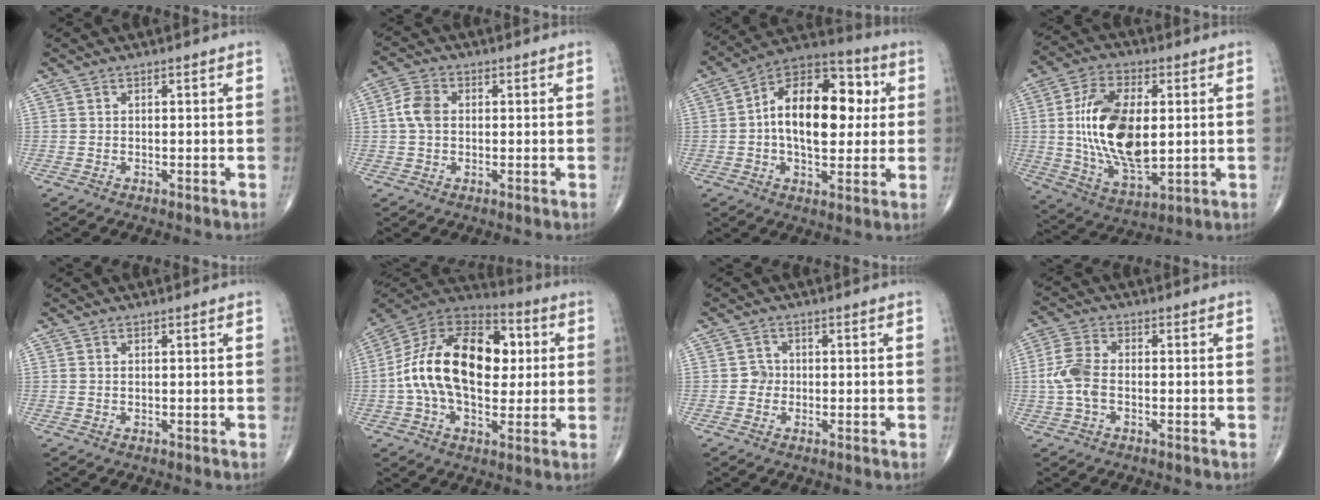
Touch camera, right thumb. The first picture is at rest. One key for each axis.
{"total": 4.8, "fx": 0.3, "fy": 3.5, "fz": 3.3, "tx": -0.067, "ty": 0.011, "tz": -0.001}
{"total": 19.1, "fx": 2.0, "fy": 10.8, "fz": 15.7, "tx": -0.218, "ty": 0.026, "tz": 0.021}
{"total": 18.7, "fx": 1.4, "fy": 9.6, "fz": 15.9, "tx": -0.290, "ty": -0.013, "tz": 0.031}
{"total": 0.0}
{"total": 23.4, "fx": 1.8, "fy": 14.0, "fz": 18.6, "tx": -0.314, "ty": 0.022, "tz": 0.020}
{"total": 1.9, "fx": -0.3, "fy": 1.8, "fz": 0.5, "tx": 0.005, "ty": 0.008, "tz": -0.010}
{"total": 6.2, "fx": -0.8, "fy": 3.5, "fz": 5.0, "tx": -0.124, "ty": 0.015, "tz": -0.022}